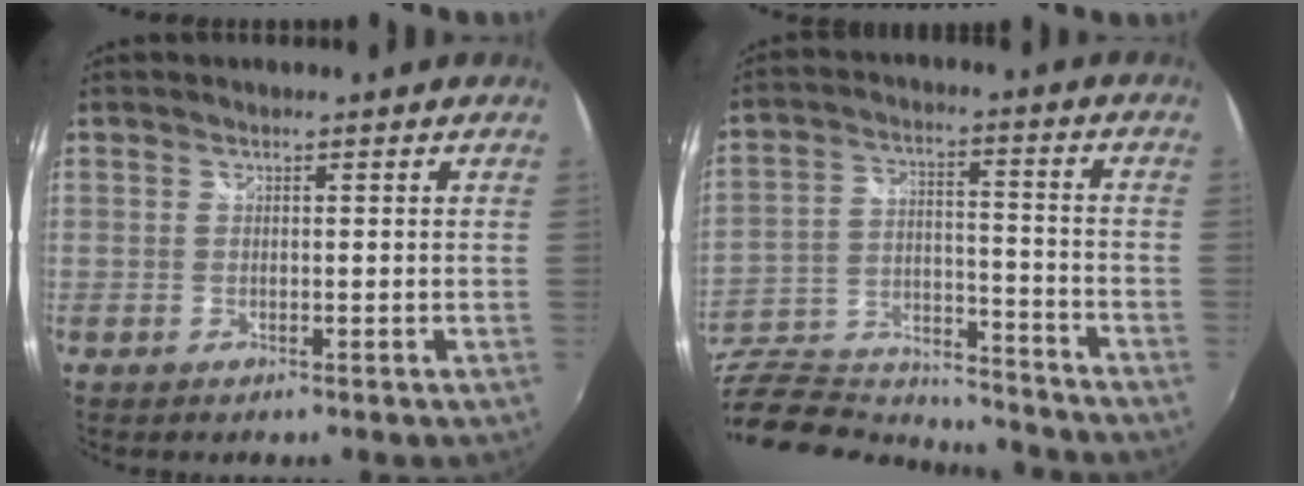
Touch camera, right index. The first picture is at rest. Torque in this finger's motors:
{"motor_torque": [-2.13, 0.01, -0.04, -0.07]}